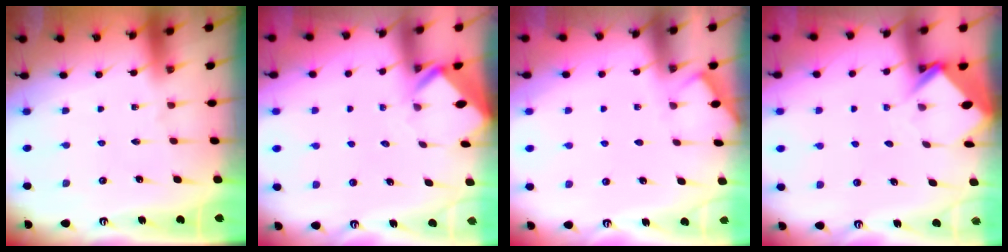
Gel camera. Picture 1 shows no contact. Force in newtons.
{"total": 2.4, "press": 2.4, "slide": 0.1}
{"total": 3.0, "press": 2.9, "slide": 0.5}
{"total": 3.9, "press": 3.9, "slide": 0.1}